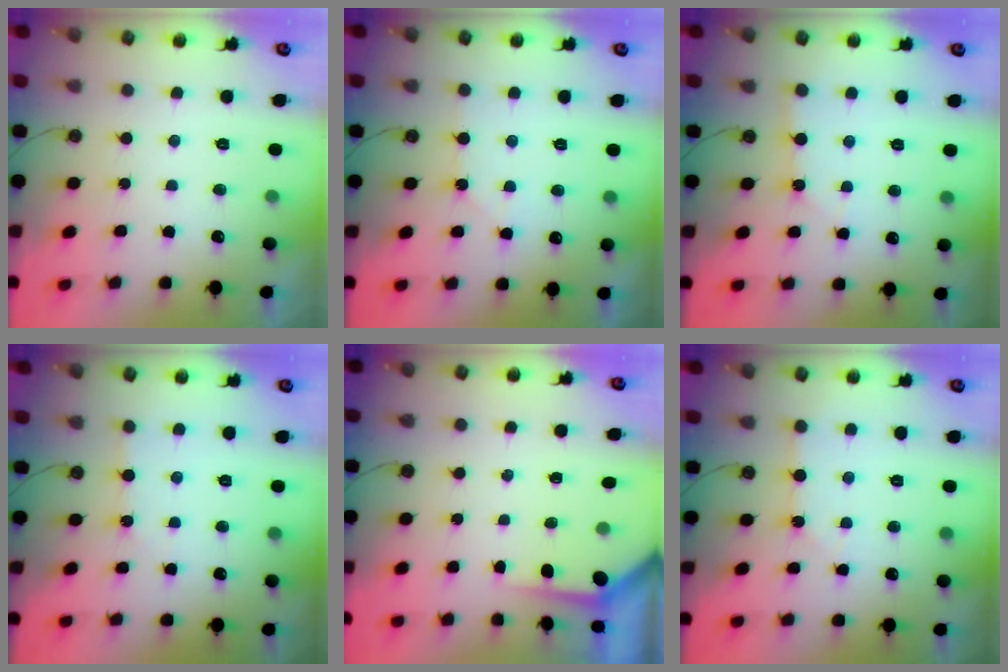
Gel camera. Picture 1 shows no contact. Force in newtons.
{"total": 6.2, "press": 6.1, "slide": 0.9}
{"total": 1.9, "press": 1.8, "slide": 0.3}
{"total": 2.9, "press": 2.9, "slide": 0.5}
{"total": 3.7, "press": 3.7, "slide": 0.3}
{"total": 1.9, "press": 1.8, "slide": 0.4}